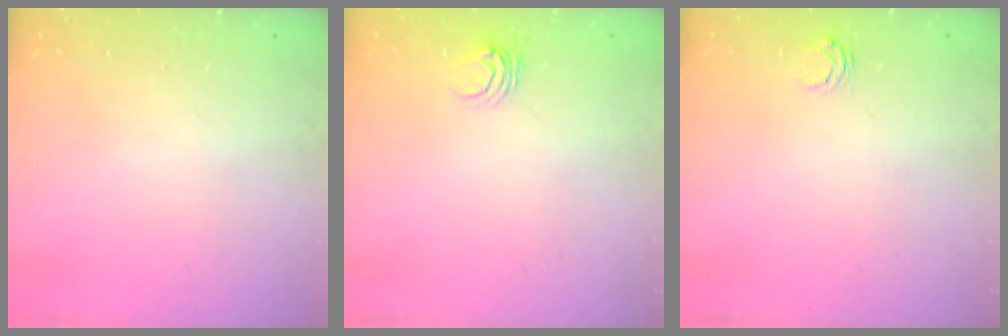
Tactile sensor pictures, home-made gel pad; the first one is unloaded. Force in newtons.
{"total": 3.9, "press": 3.9, "slide": 0.5}
{"total": 2.5, "press": 2.5, "slide": 0.2}